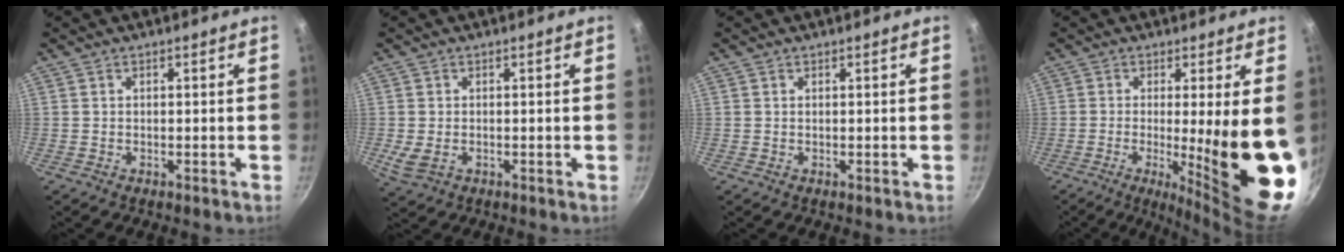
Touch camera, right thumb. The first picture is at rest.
{"total": 3.4, "force": [-0.6, 2.1, 2.5], "torque": [-0.051, -0.007, -0.006]}
{"total": 0.0}
{"total": 17.1, "force": [-1.9, 2.6, 16.8], "torque": [-0.217, -0.030, -0.013]}